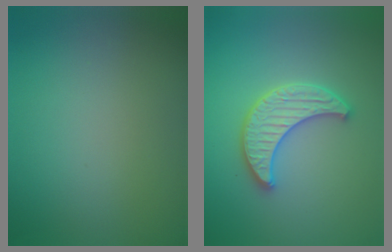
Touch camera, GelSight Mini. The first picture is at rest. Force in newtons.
{"total": 3.8, "press": 3.6, "slide": 1.0}